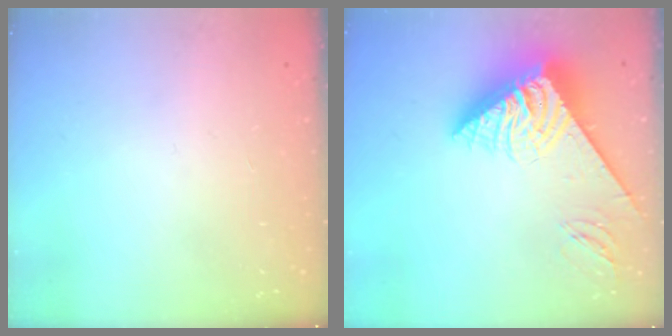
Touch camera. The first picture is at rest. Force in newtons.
{"total": 12.9, "press": 12.8, "slide": 1.3}